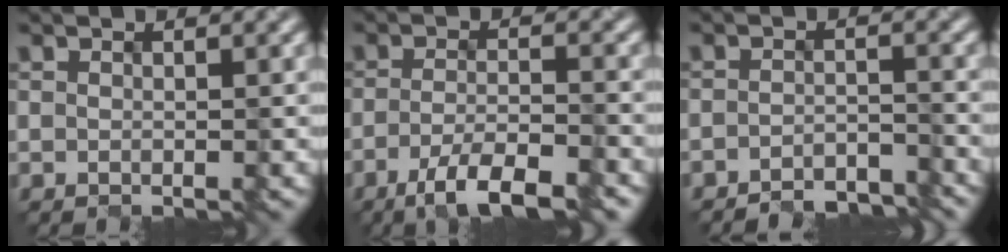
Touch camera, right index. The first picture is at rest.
{"total": 5.0, "force": [-3.3, 1.0, 3.6], "torque": [-0.061, -0.003, -0.059]}
{"total": 3.0, "force": [-3.0, 0.1, 0.0], "torque": [0.005, 0.003, -0.051]}